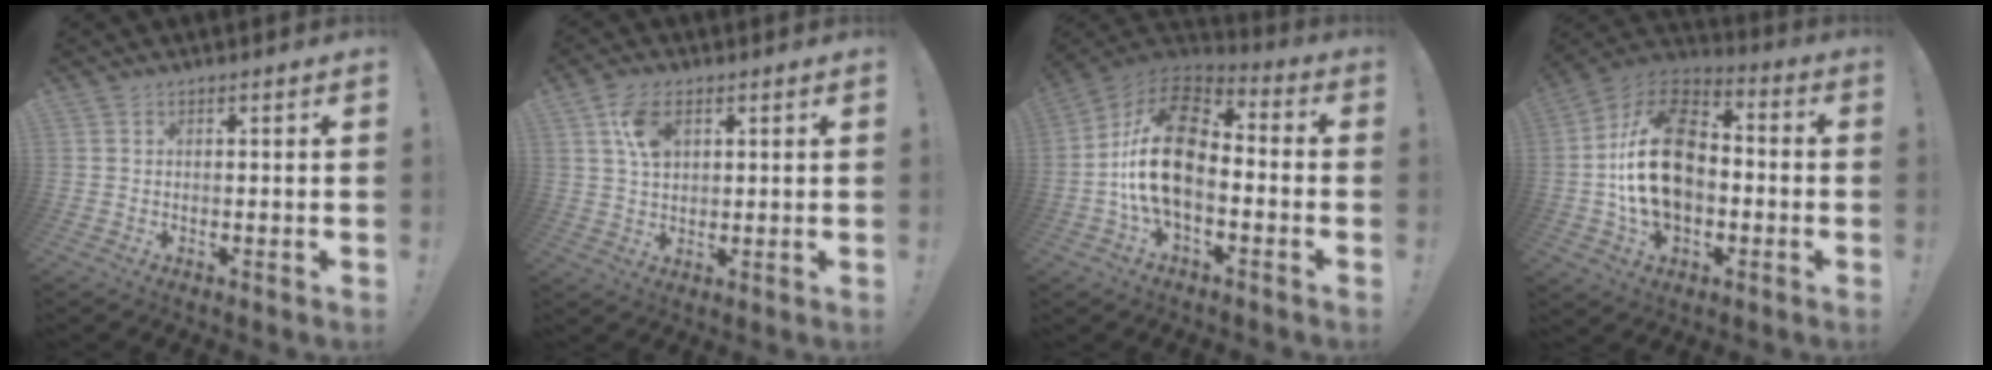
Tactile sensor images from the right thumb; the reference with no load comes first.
{"total": 8.0, "force": [3.0, 4.9, 5.5], "torque": [-0.098, -0.004, 0.056]}
{"total": 19.5, "force": [-1.9, 11.8, 15.5], "torque": [-0.289, 0.027, -0.025]}
{"total": 23.1, "force": [-0.5, 16.1, 16.7], "torque": [-0.291, 0.034, 0.003]}